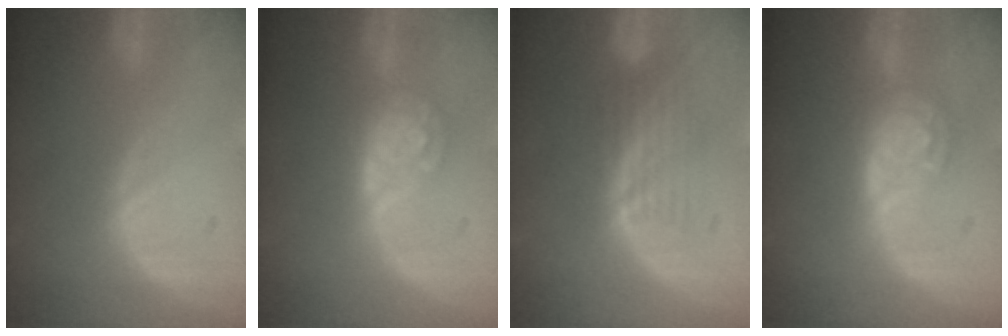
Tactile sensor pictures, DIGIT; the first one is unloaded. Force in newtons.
{"total": 6.1, "press": 6.1, "slide": 0.4}
{"total": 4.6, "press": 4.0, "slide": 2.3}
{"total": 6.3, "press": 6.3, "slide": 0.5}